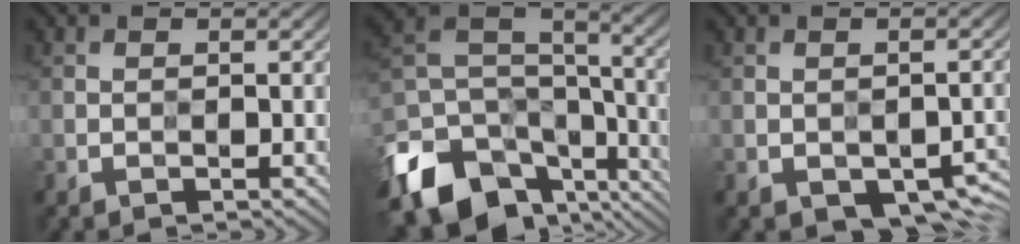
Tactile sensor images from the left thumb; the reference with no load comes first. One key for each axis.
{"total": 15.9, "fx": -8.9, "fy": 9.9, "fz": 8.8, "tx": -0.235, "ty": -0.038, "tz": -0.144}
{"total": 5.7, "fx": -3.1, "fy": 3.0, "fz": 3.8, "tx": -0.047, "ty": -0.012, "tz": -0.036}